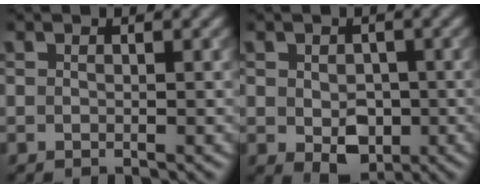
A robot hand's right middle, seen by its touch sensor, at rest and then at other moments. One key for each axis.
{"total": 3.9, "fx": -0.7, "fy": 2.7, "fz": 2.8, "tx": -0.042, "ty": -0.011, "tz": -0.009}